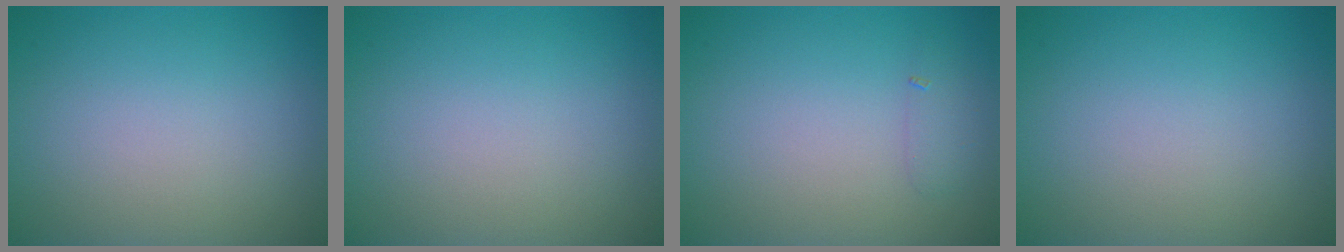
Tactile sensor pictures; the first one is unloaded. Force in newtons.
{"total": 0.0}
{"total": 1.0, "press": 1.0, "slide": 0.0}
{"total": 0.0}